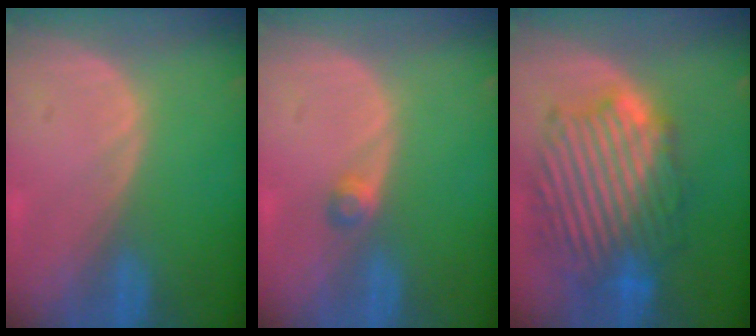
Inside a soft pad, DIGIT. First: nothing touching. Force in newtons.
{"total": 1.8, "press": 1.6, "slide": 0.8}
{"total": 12.7, "press": 12.6, "slide": 1.1}